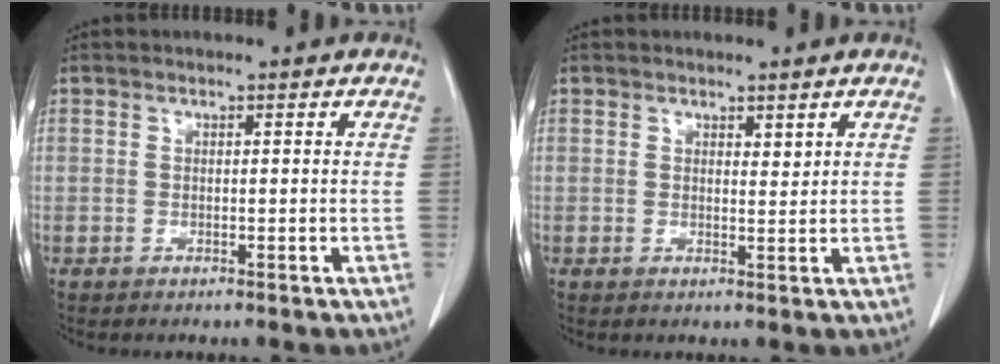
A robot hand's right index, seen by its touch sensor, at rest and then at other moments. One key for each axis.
{"total": 1.2, "fx": 0.9, "fy": 0.4, "fz": 0.7, "tx": -0.008, "ty": -0.009, "tz": 0.014}